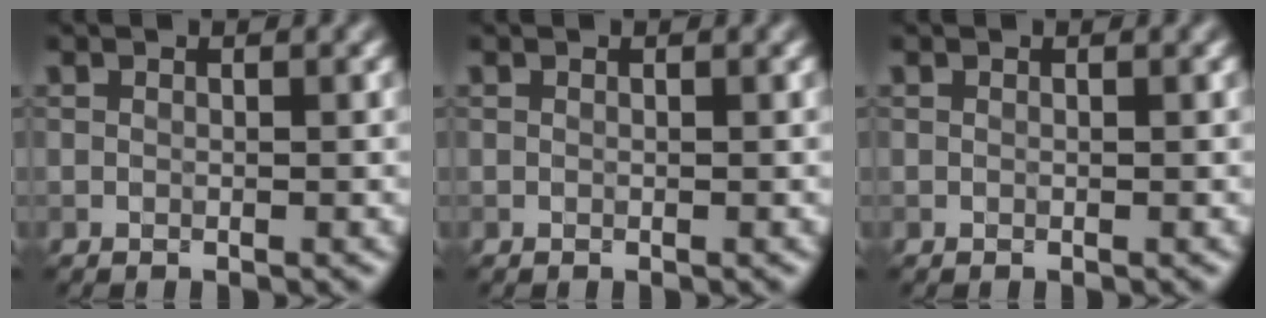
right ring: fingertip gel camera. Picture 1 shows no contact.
{"total": 0.0}
{"total": 0.0}